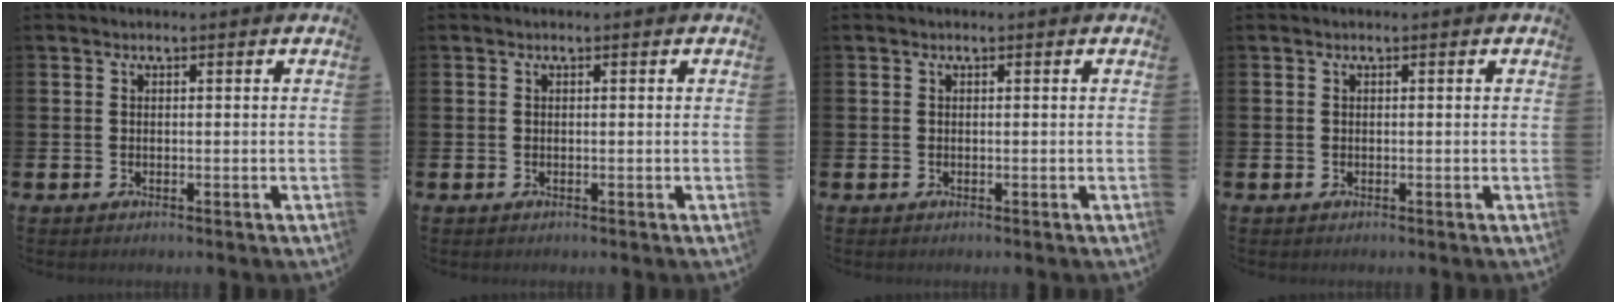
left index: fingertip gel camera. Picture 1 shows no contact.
{"total": 0.0}
{"total": 0.0}
{"total": 0.0}